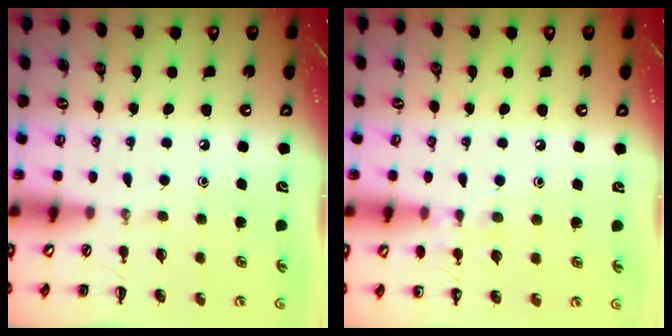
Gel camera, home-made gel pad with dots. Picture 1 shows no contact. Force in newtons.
{"total": 6.6, "press": 6.3, "slide": 2.0}